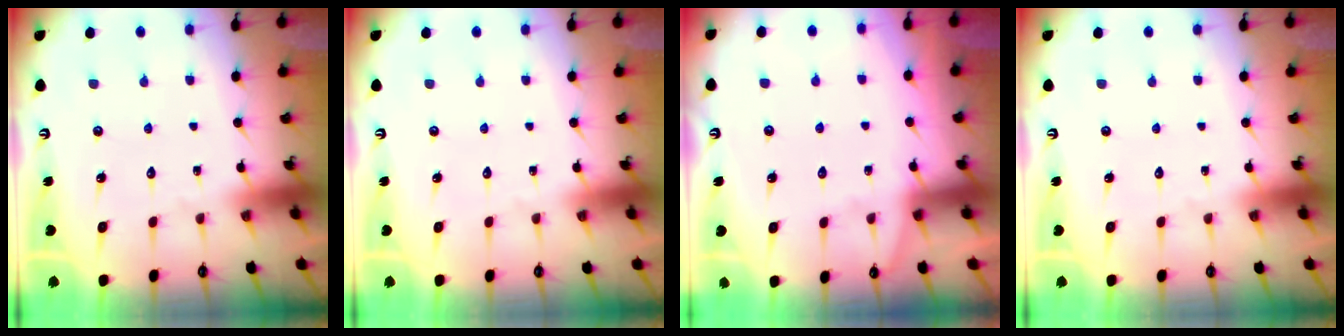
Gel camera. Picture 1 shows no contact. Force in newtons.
{"total": 0.0}
{"total": 2.4, "press": 2.4, "slide": 0.4}
{"total": 0.0}